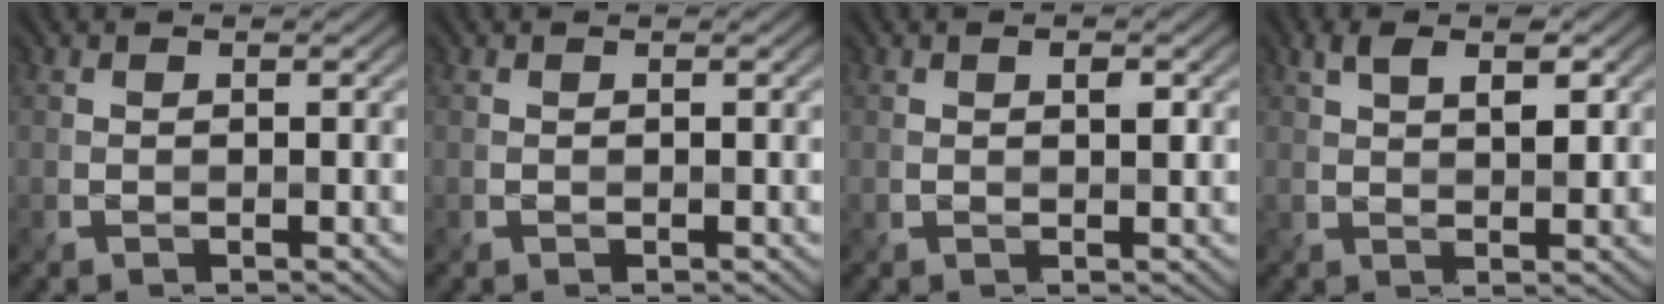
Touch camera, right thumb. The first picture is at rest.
{"total": 0.0}
{"total": 1.3, "force": [0.2, 0.6, 1.1], "torque": [-0.015, -0.002, 0.004]}
{"total": 3.8, "force": [1.5, 1.7, 3.0], "torque": [-0.054, 0.002, 0.026]}